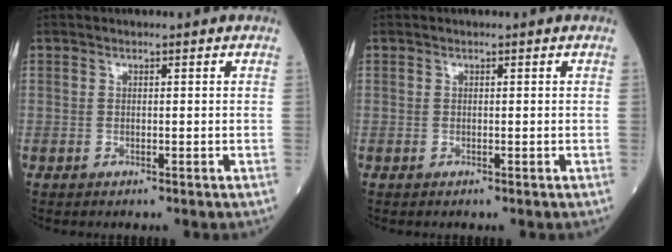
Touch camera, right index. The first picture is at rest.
{"total": 0.0}